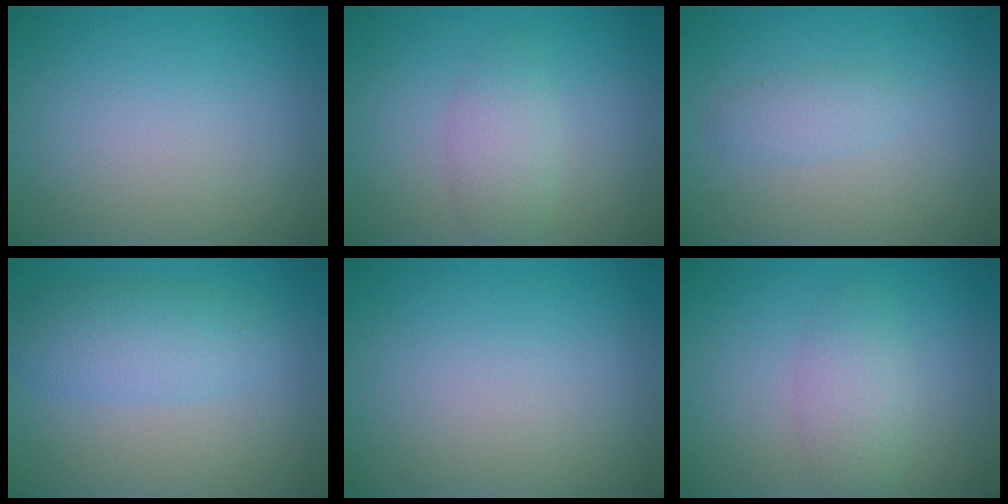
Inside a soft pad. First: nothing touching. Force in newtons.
{"total": 1.2, "press": 1.2, "slide": 0.2}
{"total": 1.3, "press": 1.3, "slide": 0.0}
{"total": 3.7, "press": 3.7, "slide": 0.2}
{"total": 0.0}
{"total": 2.7, "press": 2.7, "slide": 0.1}